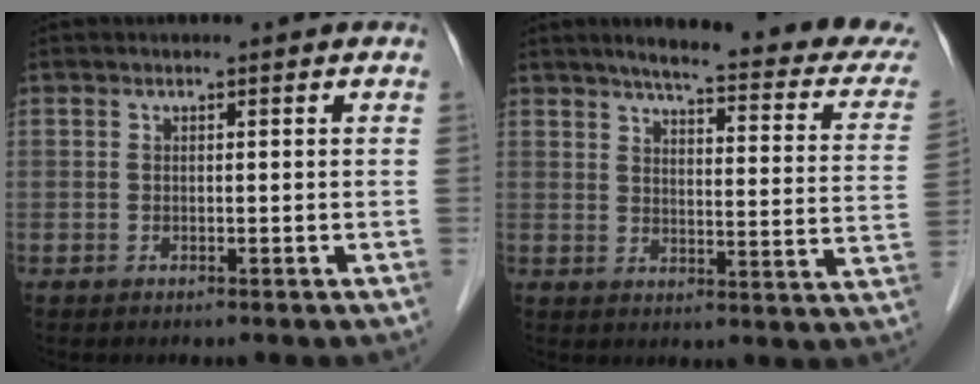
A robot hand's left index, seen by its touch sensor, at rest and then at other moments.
{"total": 21.3, "force": [18.4, 2.2, 10.5], "torque": [-0.122, -0.034, 0.208]}